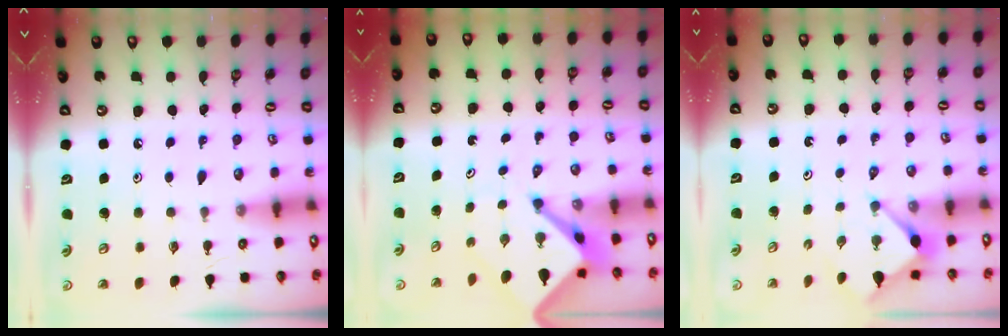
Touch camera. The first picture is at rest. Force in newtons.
{"total": 4.9, "press": 4.8, "slide": 0.4}
{"total": 3.2, "press": 3.2, "slide": 0.3}